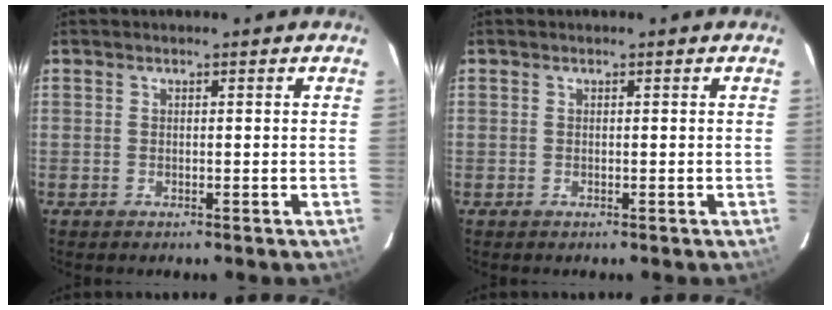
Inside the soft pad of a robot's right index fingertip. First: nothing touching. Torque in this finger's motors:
{"motor_torque": [-0.03, 0.00, 0.00, 0.00]}